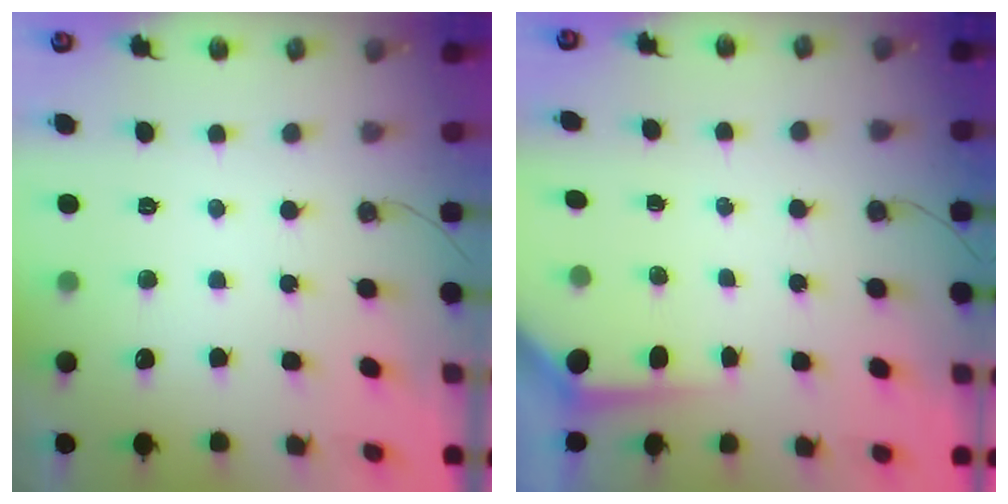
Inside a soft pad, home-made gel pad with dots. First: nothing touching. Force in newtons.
{"total": 3.7, "press": 3.6, "slide": 0.4}